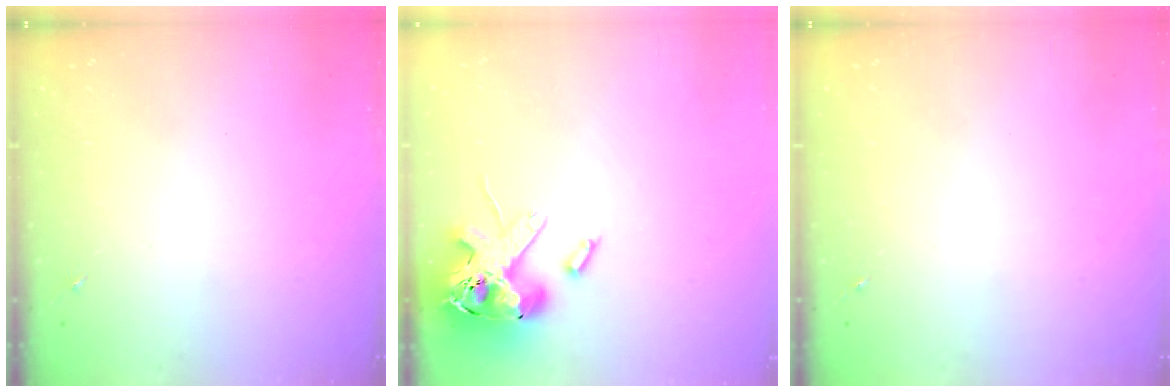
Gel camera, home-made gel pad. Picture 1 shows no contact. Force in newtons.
{"total": 16.4, "press": 16.2, "slide": 2.7}
{"total": 0.0}